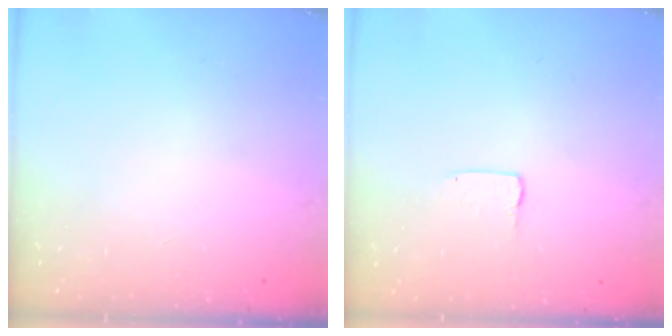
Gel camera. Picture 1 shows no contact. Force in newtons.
{"total": 2.0, "press": 2.0, "slide": 0.2}